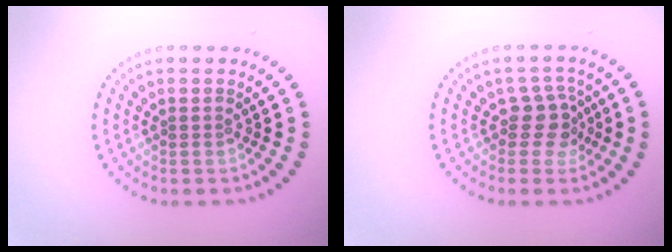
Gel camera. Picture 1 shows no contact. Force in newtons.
{"total": 2.5, "press": 1.9, "slide": 1.6}